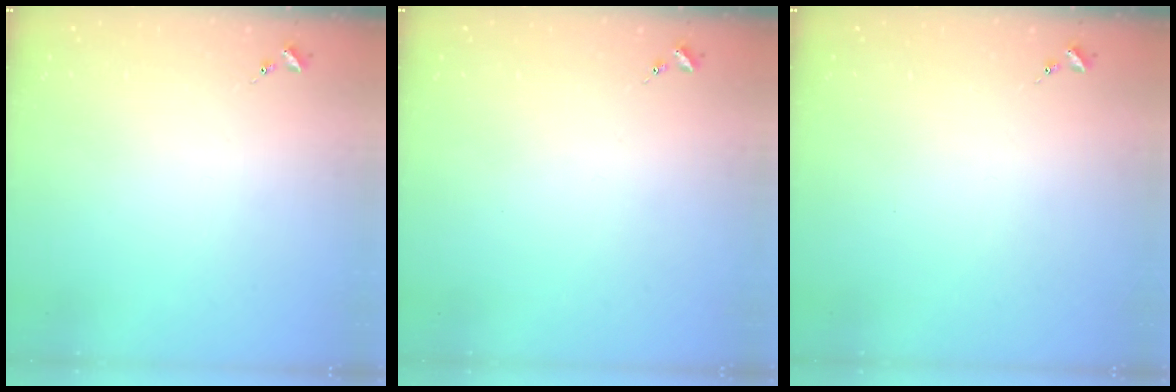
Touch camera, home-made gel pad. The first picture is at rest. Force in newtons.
{"total": 0.0}
{"total": 0.0}